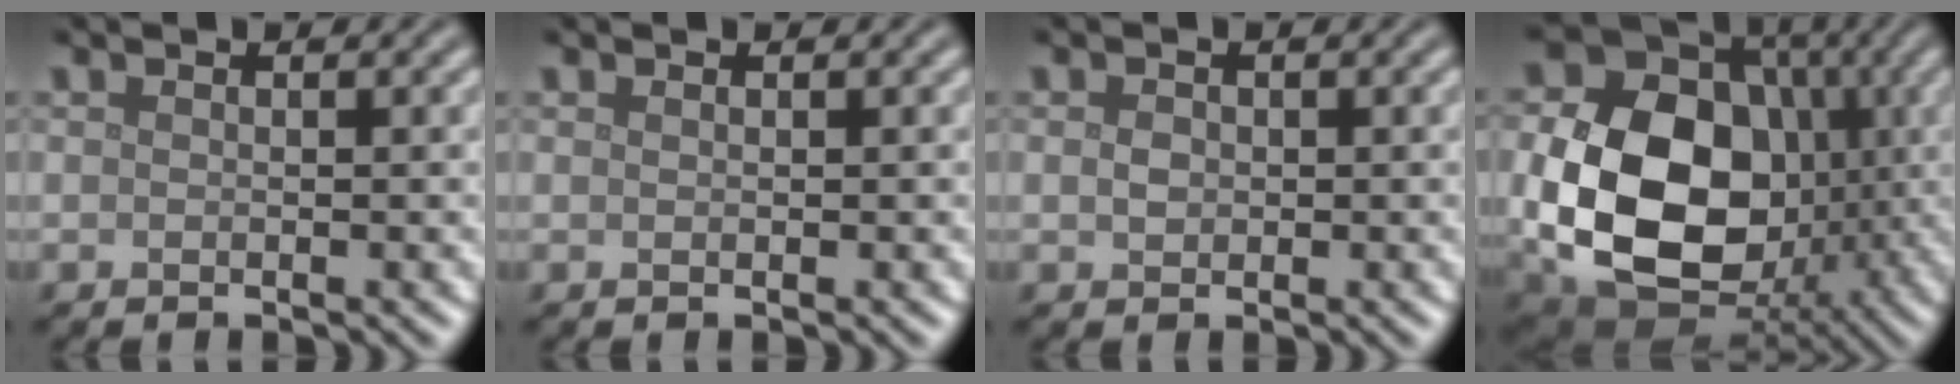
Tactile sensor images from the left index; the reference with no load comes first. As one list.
[{"total": 0.0}, {"total": 1.0, "force": [0.1, 0.9, 0.6], "torque": [-0.013, 0.001, 0.000]}, {"total": 14.7, "force": [-1.3, 11.1, 9.4], "torque": [-0.190, -0.024, -0.022]}]